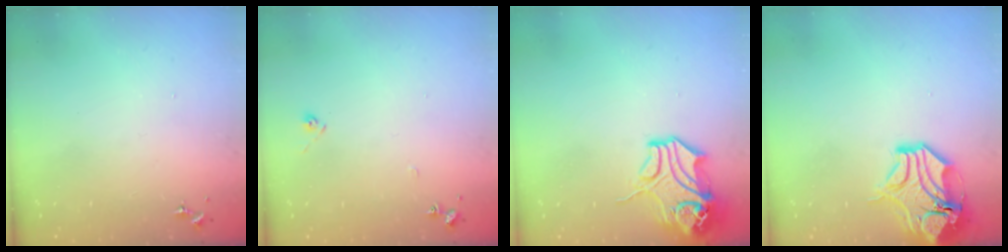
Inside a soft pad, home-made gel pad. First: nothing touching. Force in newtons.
{"total": 6.2, "press": 6.2, "slide": 0.6}
{"total": 13.8, "press": 13.7, "slide": 2.0}
{"total": 15.1, "press": 14.9, "slide": 2.5}